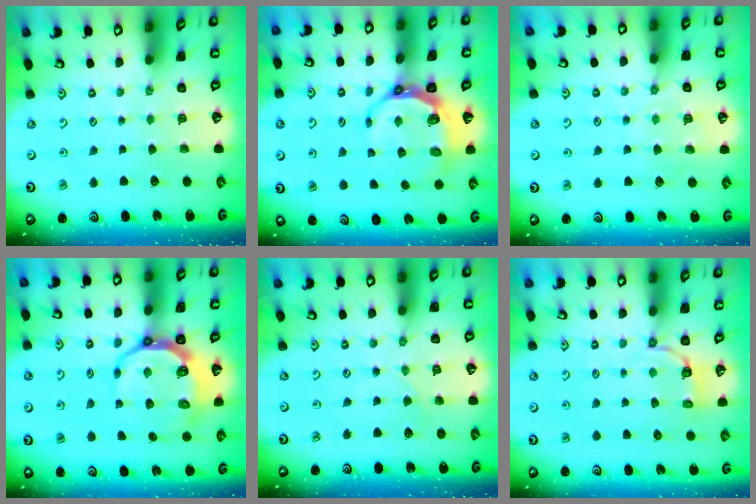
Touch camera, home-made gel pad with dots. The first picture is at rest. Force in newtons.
{"total": 8.1, "press": 7.4, "slide": 3.4}
{"total": 5.8, "press": 5.7, "slide": 0.8}
{"total": 11.0, "press": 10.2, "slide": 4.0}
{"total": 2.3, "press": 2.3, "slide": 0.4}
{"total": 3.9, "press": 2.1, "slide": 3.3}